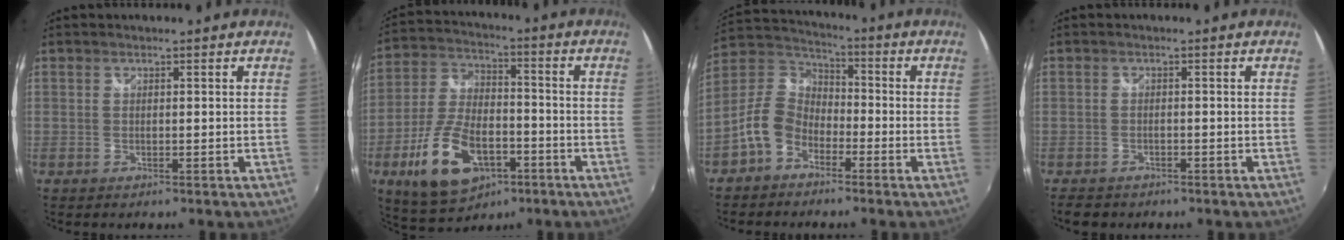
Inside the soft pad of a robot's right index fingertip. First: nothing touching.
{"total": 16.1, "force": [-6.8, 8.5, 11.9], "torque": [-0.256, -0.008, -0.111]}
{"total": 12.0, "force": [-6.4, 8.5, 5.6], "torque": [-0.118, 0.026, -0.121]}
{"total": 3.6, "force": [-2.8, 1.8, 1.4], "torque": [-0.037, -0.013, -0.043]}